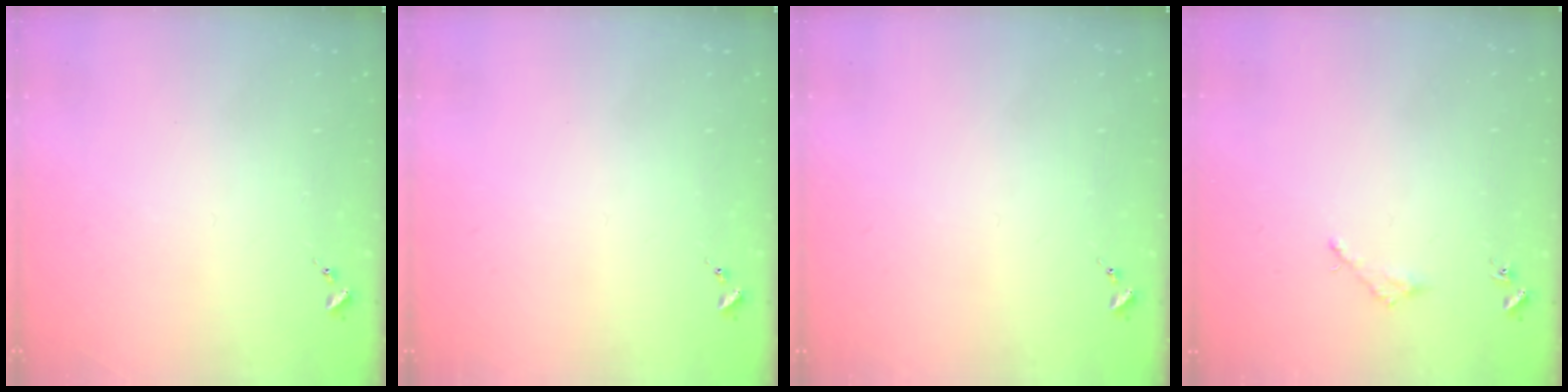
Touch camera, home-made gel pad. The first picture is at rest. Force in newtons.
{"total": 0.0}
{"total": 0.0}
{"total": 1.6, "press": 1.6, "slide": 0.2}